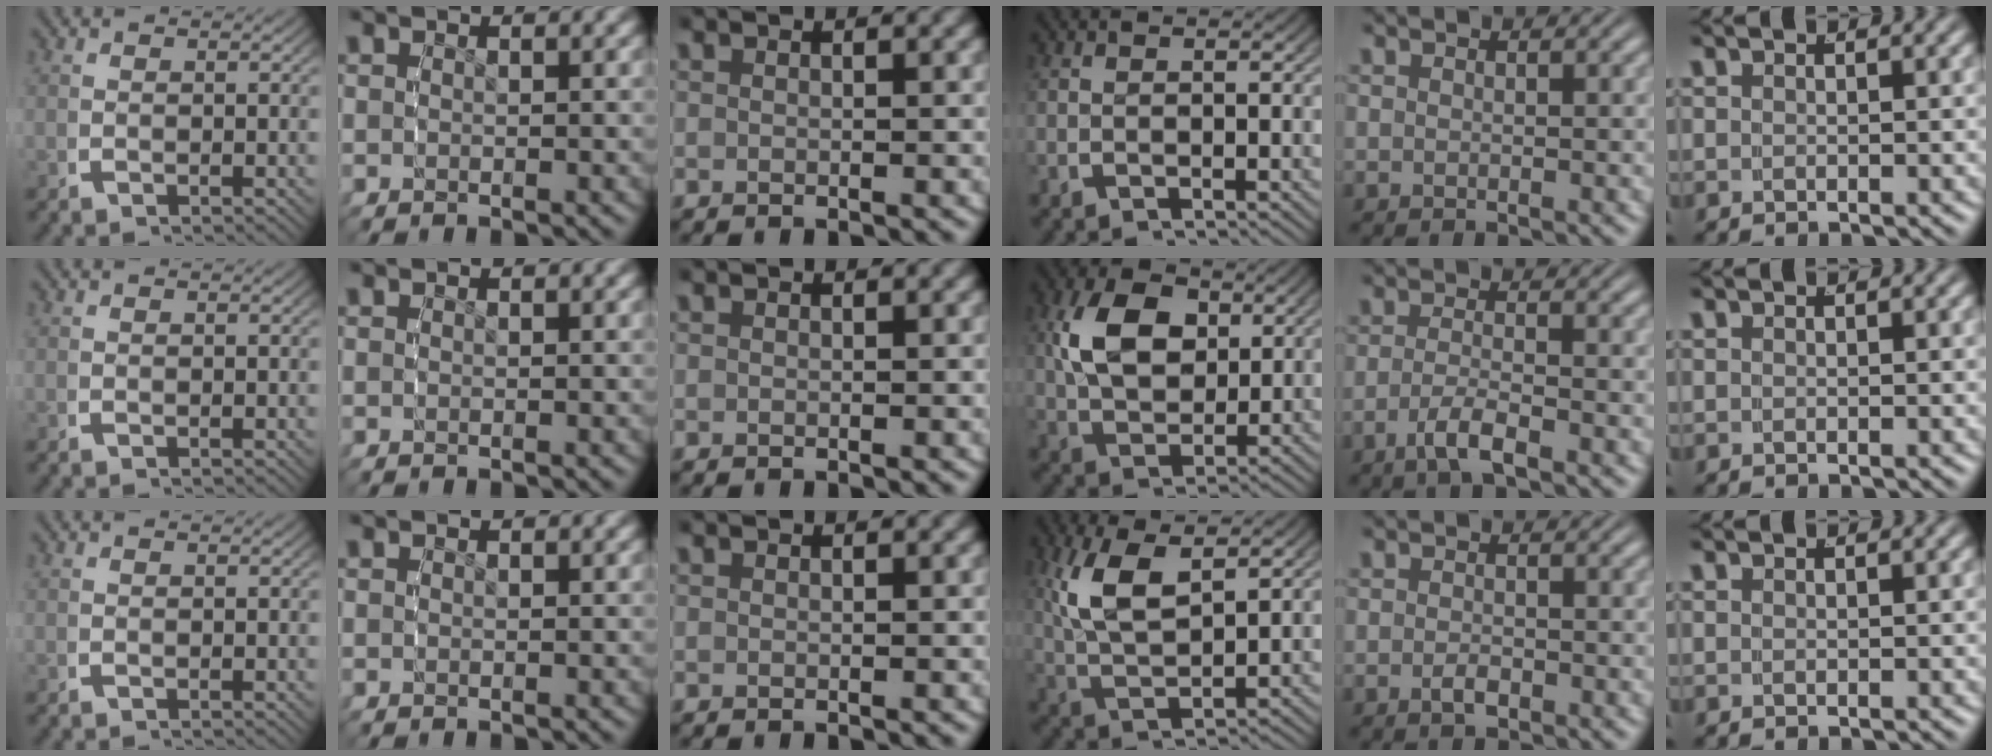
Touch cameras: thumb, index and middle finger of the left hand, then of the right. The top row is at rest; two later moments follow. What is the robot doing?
{"motion": "grasp_and_lifting", "object": "bowl"}